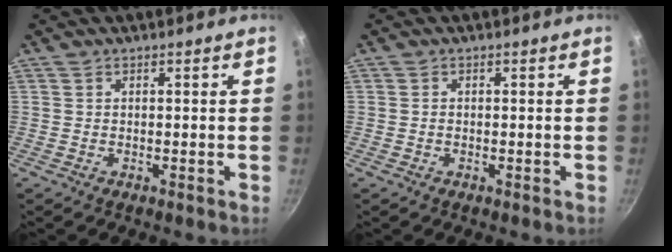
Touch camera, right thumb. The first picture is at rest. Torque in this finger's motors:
{"motor_torque": [-0.03, -0.08, -0.05, -0.09, 0.03]}